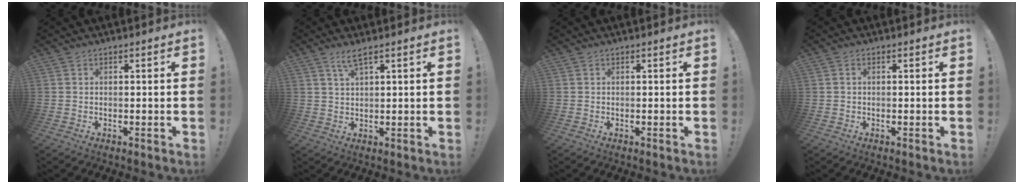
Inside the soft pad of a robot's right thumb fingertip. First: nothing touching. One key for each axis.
{"total": 3.9, "fx": 2.6, "fy": 0.8, "fz": 2.8, "tx": -0.054, "ty": -0.007, "tz": 0.046}
{"total": 0.0}
{"total": 0.7, "fx": 0.0, "fy": 0.5, "fz": 0.5, "tx": -0.016, "ty": 0.004, "tz": 0.000}